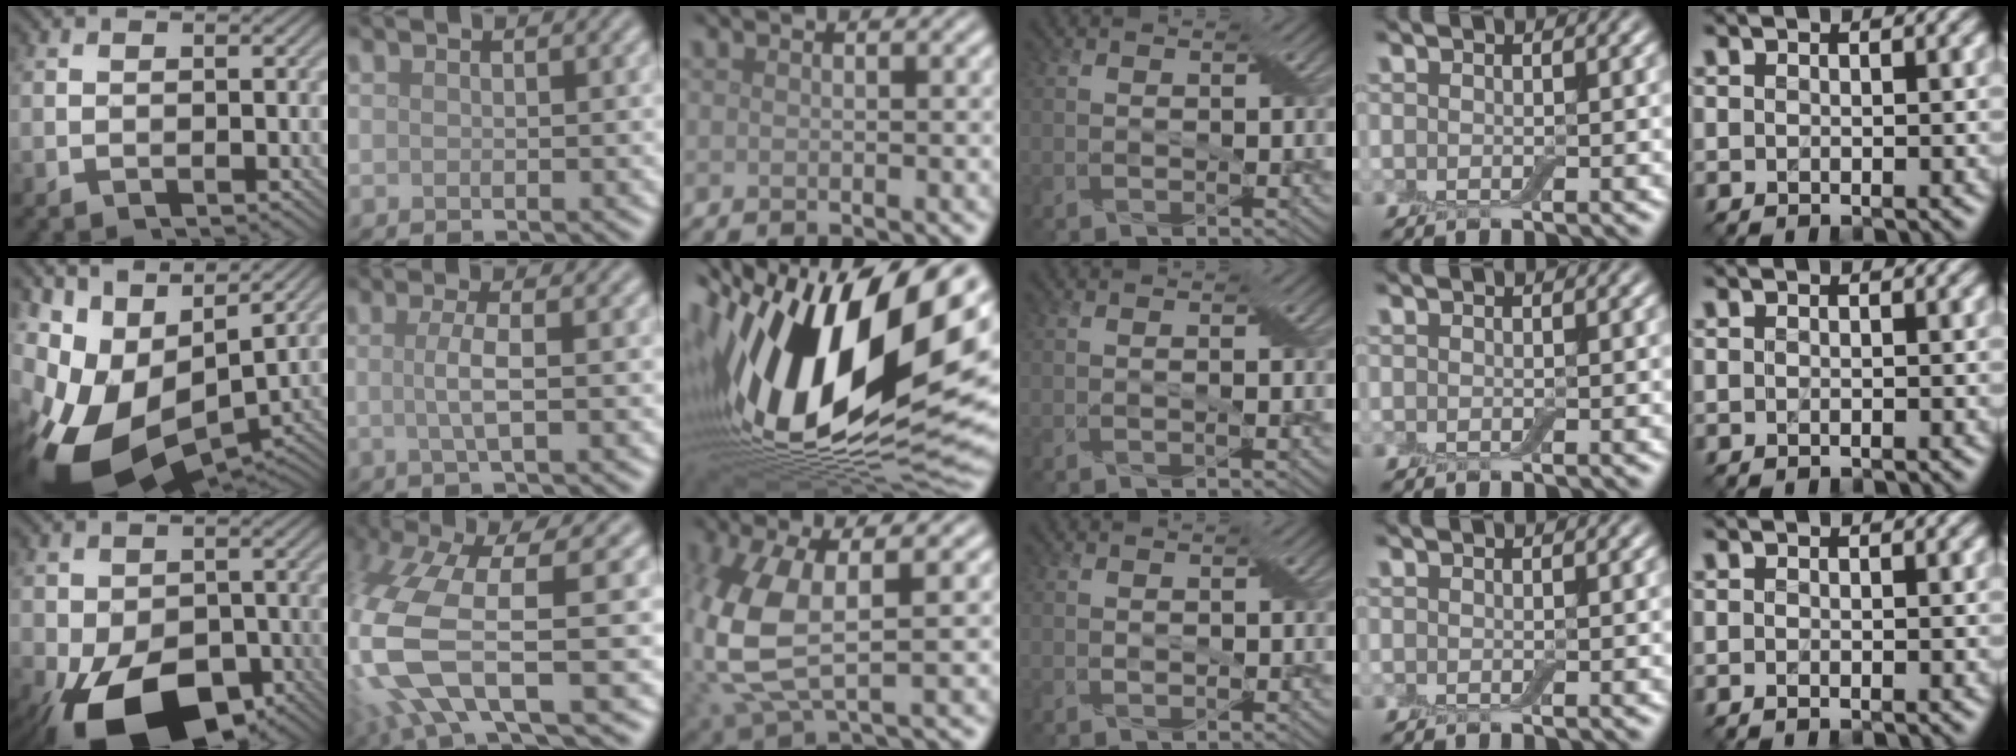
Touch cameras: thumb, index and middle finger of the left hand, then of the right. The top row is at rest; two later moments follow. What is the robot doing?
{"motion": "extract", "object": "airpods case & airpods"}